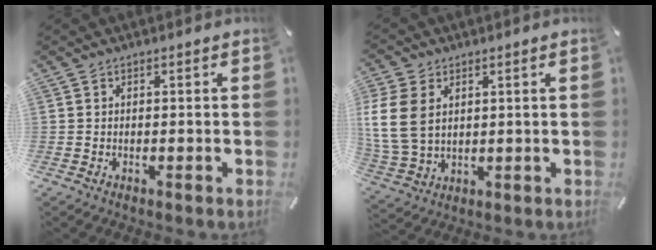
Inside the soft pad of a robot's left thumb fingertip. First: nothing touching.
{"total": 10.8, "force": [2.4, 8.0, 6.8], "torque": [-0.177, 0.006, 0.045]}